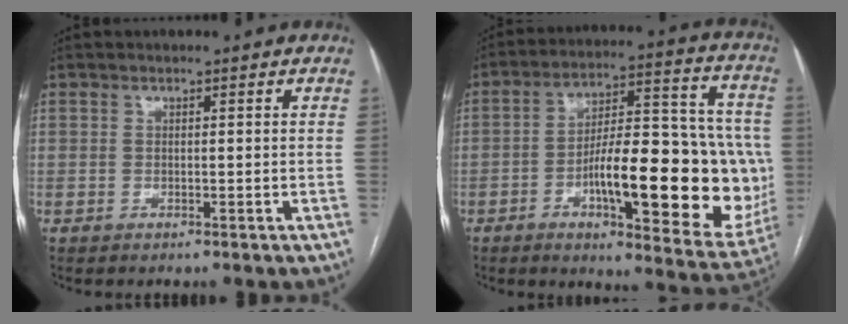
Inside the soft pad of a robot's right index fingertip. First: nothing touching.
{"total": 24.8, "force": [-4.9, 7.1, 23.2], "torque": [-0.274, 0.024, -0.056]}